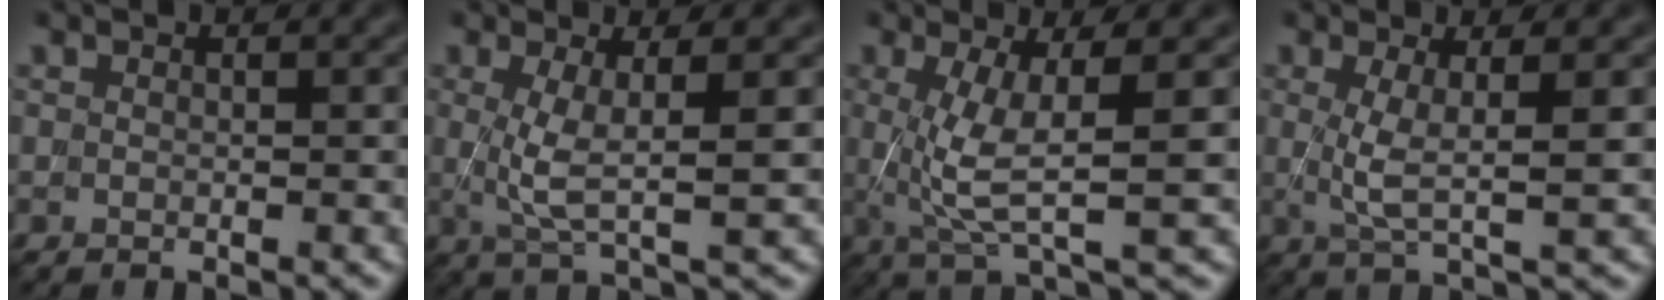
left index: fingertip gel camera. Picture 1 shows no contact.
{"total": 4.0, "force": [0.6, 0.8, 3.9], "torque": [-0.079, 0.001, 0.010]}
{"total": 5.6, "force": [0.5, 1.3, 5.4], "torque": [-0.108, 0.002, 0.012]}
{"total": 3.5, "force": [0.5, 0.7, 3.4], "torque": [-0.068, -0.002, 0.009]}